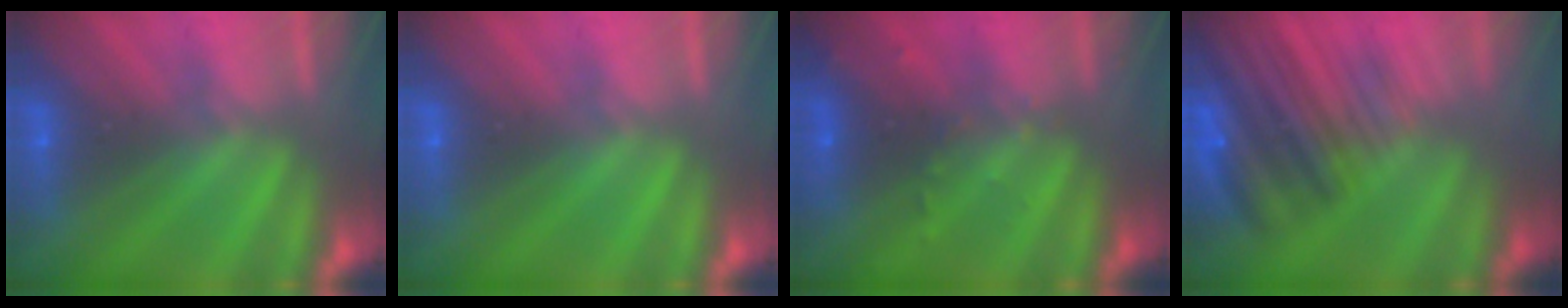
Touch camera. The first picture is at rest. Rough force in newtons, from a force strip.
{"total": 0.0}
{"total": 2.8}
{"total": 7.3}